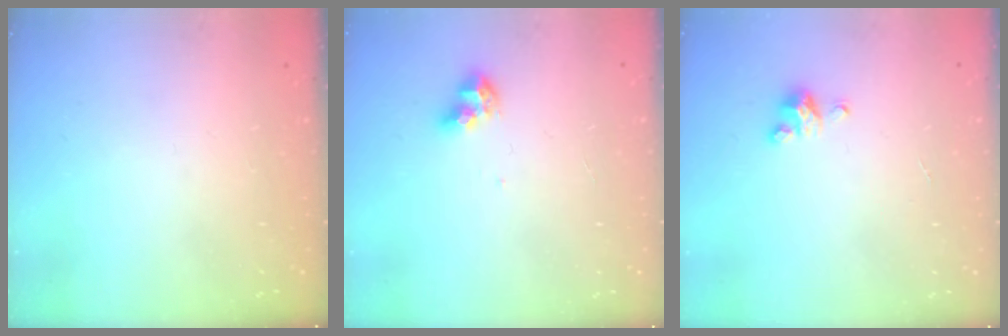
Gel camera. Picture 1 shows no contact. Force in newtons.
{"total": 6.3, "press": 6.2, "slide": 1.1}
{"total": 3.0, "press": 3.0, "slide": 0.3}